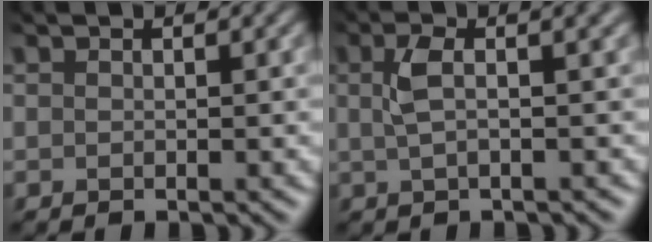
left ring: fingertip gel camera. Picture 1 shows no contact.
{"total": 3.9, "force": [1.0, 1.1, 3.6], "torque": [-0.065, 0.010, 0.012]}